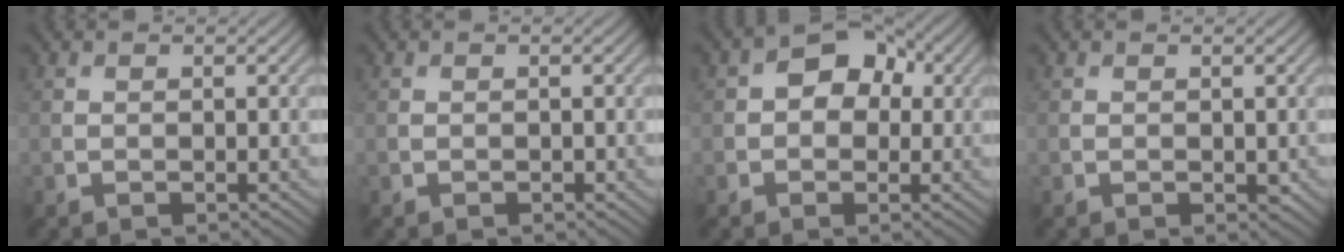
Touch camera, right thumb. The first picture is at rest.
{"total": 0.0}
{"total": 5.4, "force": [0.8, 3.9, 3.6], "torque": [-0.046, 0.008, -0.001]}
{"total": 0.7, "force": [0.0, 0.5, 0.5], "torque": [-0.007, -0.006, 0.002]}